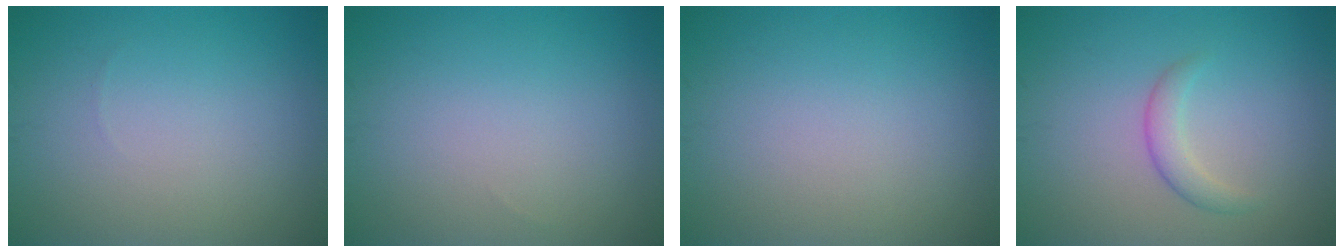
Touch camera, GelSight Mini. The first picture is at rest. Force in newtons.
{"total": 0.0}
{"total": 0.0}
{"total": 1.9, "press": 1.9, "slide": 0.1}